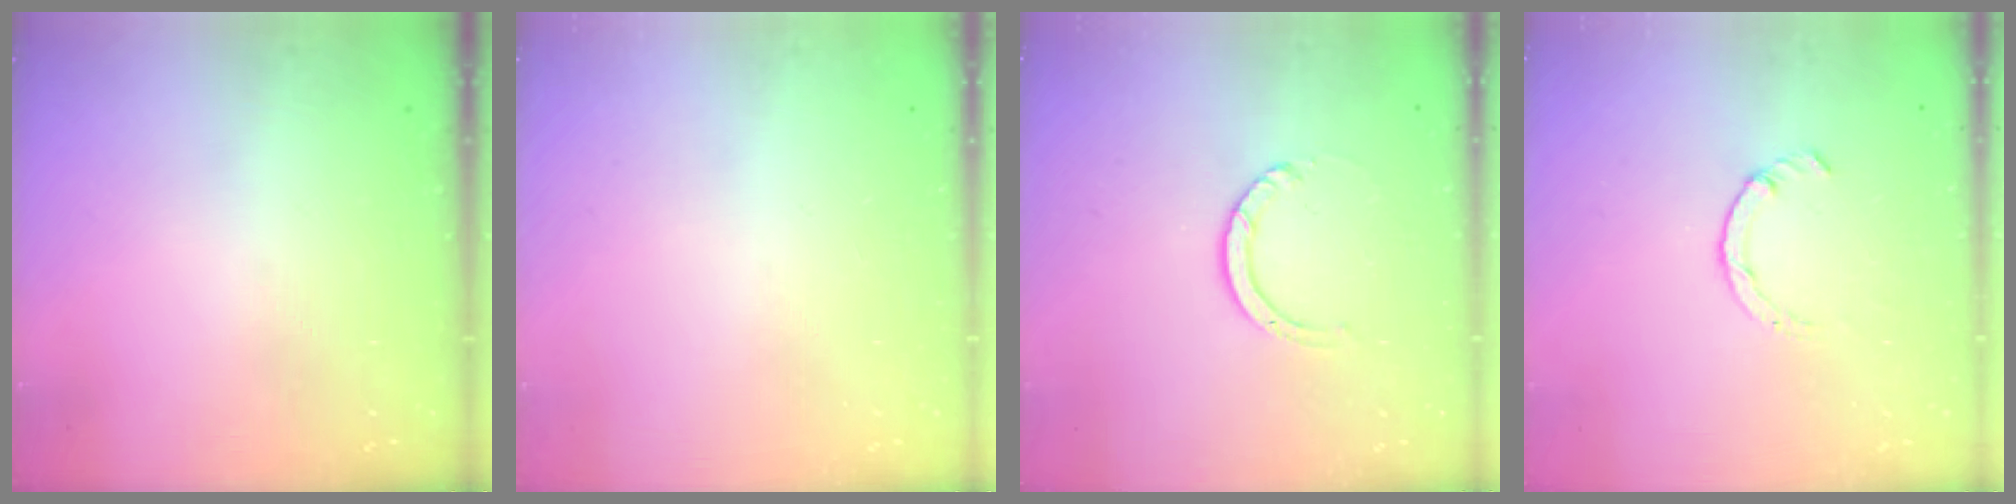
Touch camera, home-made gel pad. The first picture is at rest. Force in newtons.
{"total": 0.0}
{"total": 3.6, "press": 3.6, "slide": 0.3}
{"total": 2.2, "press": 2.1, "slide": 0.4}